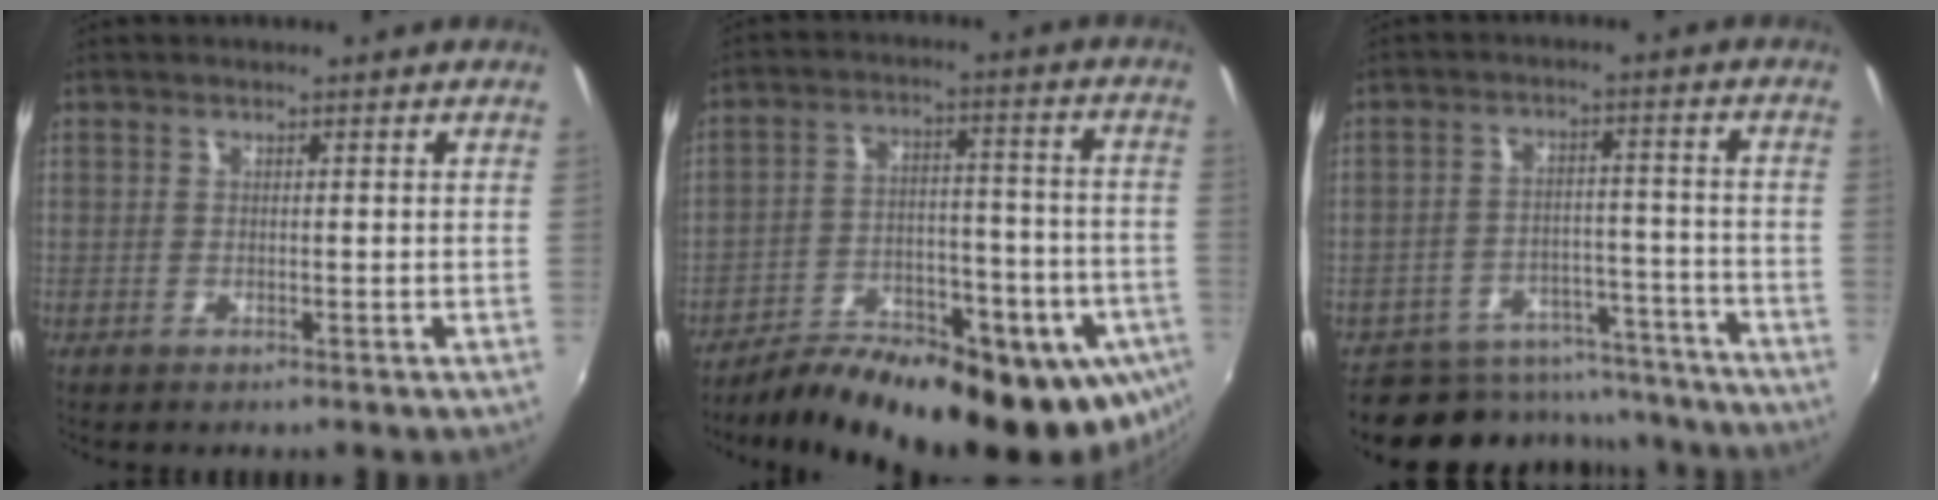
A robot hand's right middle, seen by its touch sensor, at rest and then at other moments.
{"total": 27.5, "force": [-18.4, 10.5, 17.6], "torque": [-0.265, -0.039, -0.249]}
{"total": 15.1, "force": [-13.2, 6.6, 3.1], "torque": [-0.073, 0.038, -0.167]}